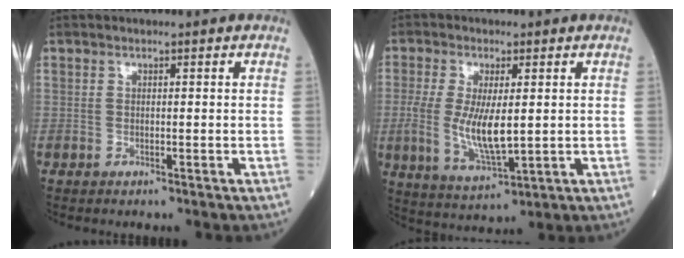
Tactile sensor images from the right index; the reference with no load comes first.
{"total": 9.3, "force": [0.0, 3.1, 8.8], "torque": [-0.182, -0.016, 0.008]}